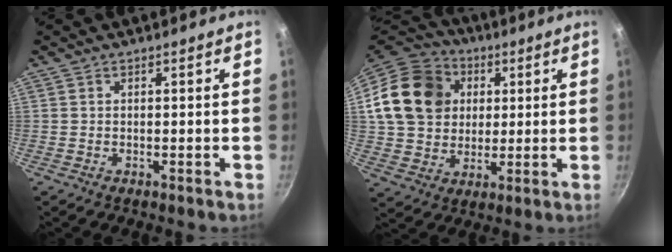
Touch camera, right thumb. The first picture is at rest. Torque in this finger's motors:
{"motor_torque": [0.01, 1.39, 0.39, -0.28, 0.20]}